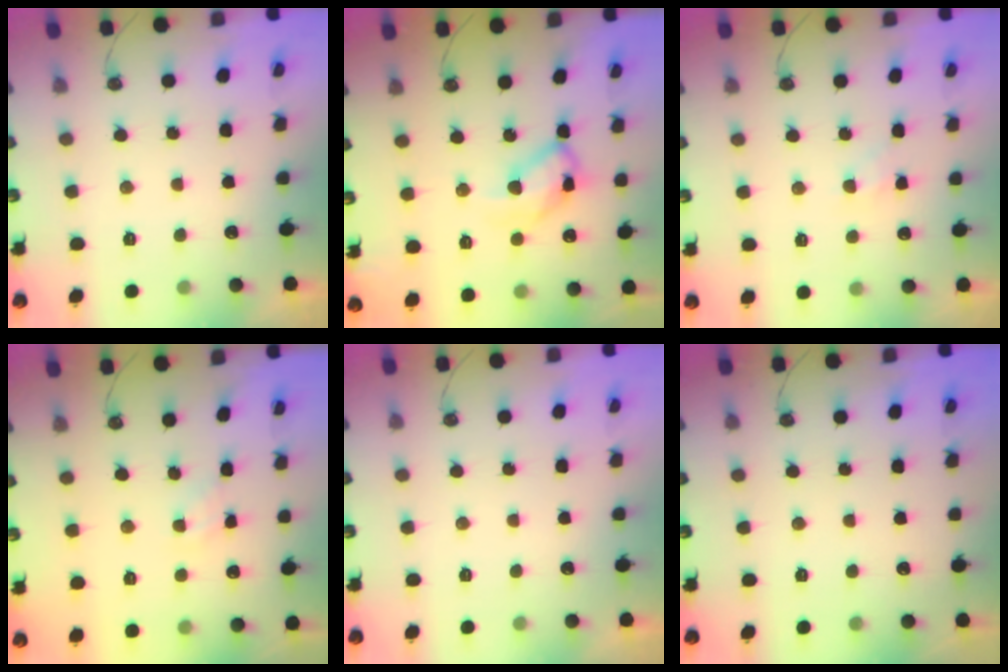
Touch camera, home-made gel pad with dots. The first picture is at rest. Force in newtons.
{"total": 12.3, "press": 12.2, "slide": 1.1}
{"total": 6.7, "press": 6.6, "slide": 0.7}
{"total": 1.7, "press": 1.7, "slide": 0.3}
{"total": 0.0}
{"total": 0.0}